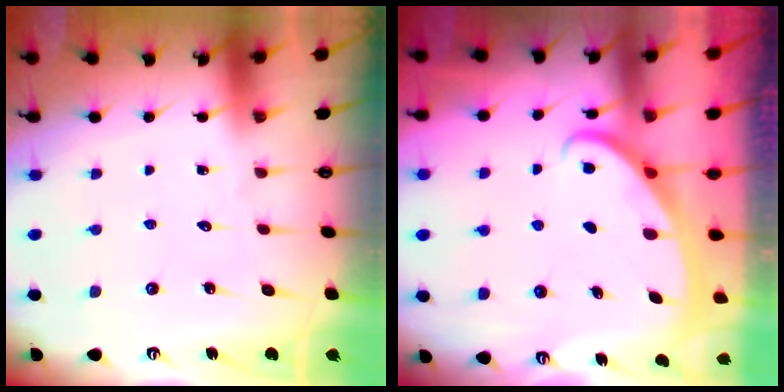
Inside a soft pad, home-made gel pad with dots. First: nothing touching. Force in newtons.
{"total": 2.8, "press": 2.8, "slide": 0.3}